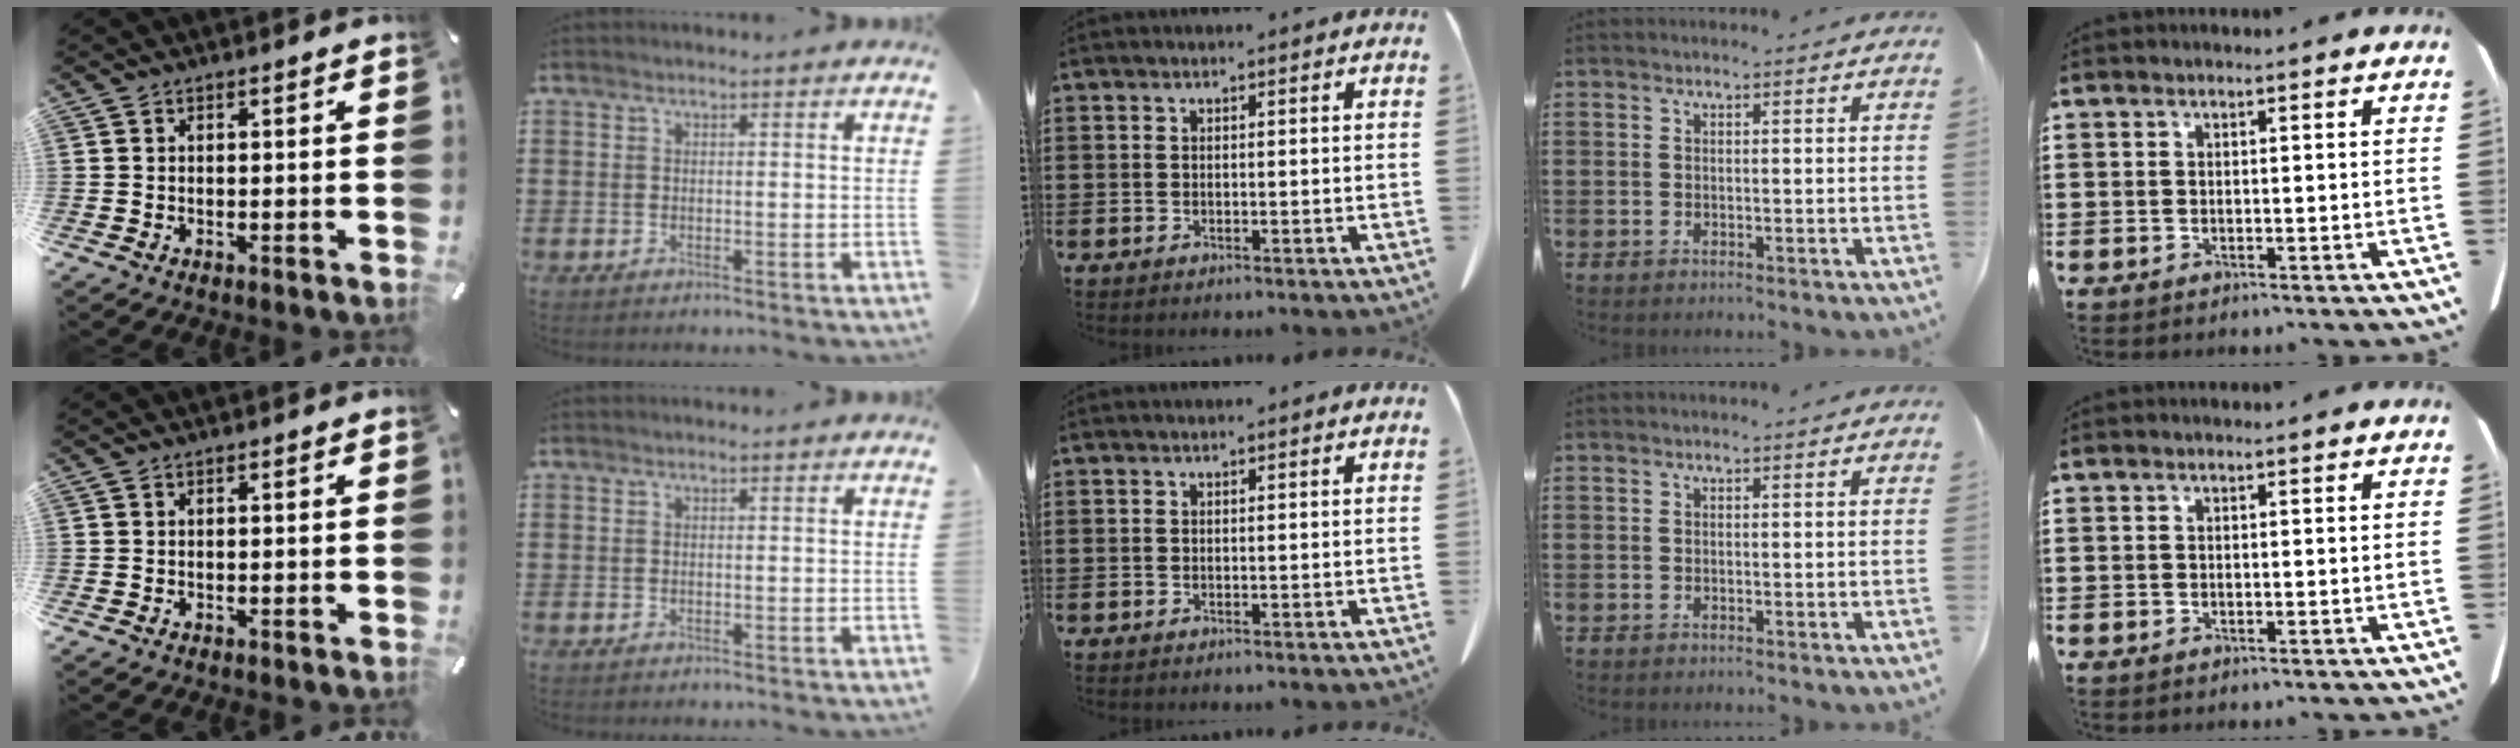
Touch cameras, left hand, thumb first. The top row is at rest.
{}